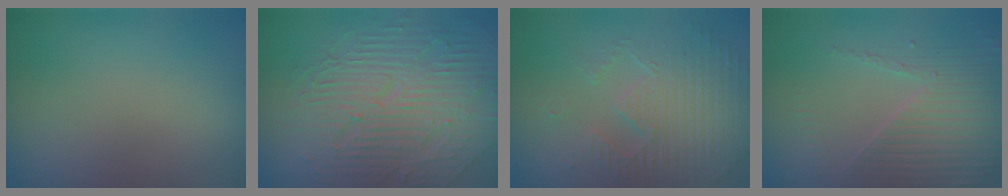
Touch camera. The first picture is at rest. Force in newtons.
{"total": 9.5, "press": 6.2, "slide": 7.2}
{"total": 3.8, "press": 3.7, "slide": 1.0}
{"total": 4.0, "press": 3.7, "slide": 1.5}